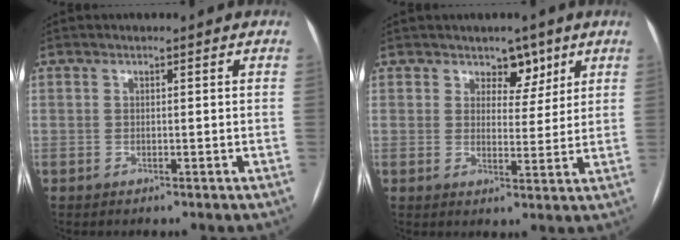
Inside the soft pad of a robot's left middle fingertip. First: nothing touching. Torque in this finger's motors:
{"motor_torque": [-0.05, 0.05, 0.04, 0.00]}